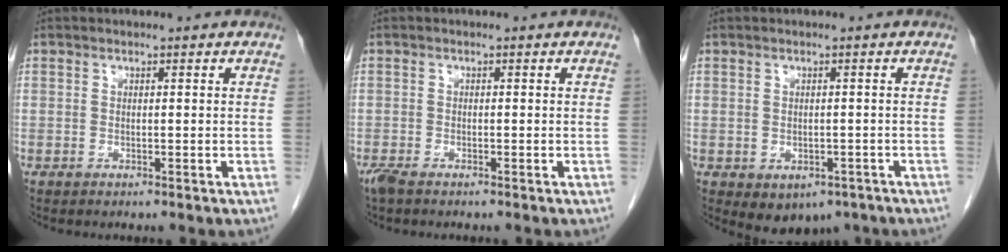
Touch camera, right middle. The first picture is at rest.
{"total": 2.1, "force": [-1.6, 0.5, 1.2], "torque": [-0.033, -0.008, -0.031]}
{"total": 5.3, "force": [-3.1, 3.5, 2.4], "torque": [-0.024, -0.001, -0.032]}